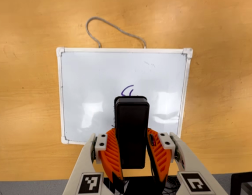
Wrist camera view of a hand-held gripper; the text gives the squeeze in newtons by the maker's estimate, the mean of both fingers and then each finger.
{"total": 9.0, "left": 7.1, "right": 10.9}